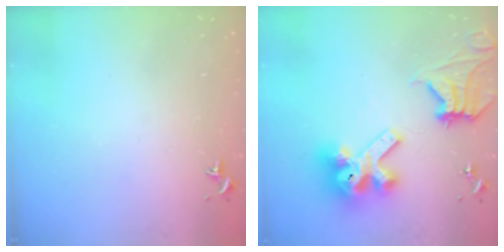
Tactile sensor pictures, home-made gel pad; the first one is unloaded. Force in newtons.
{"total": 15.7, "press": 15.6, "slide": 1.8}